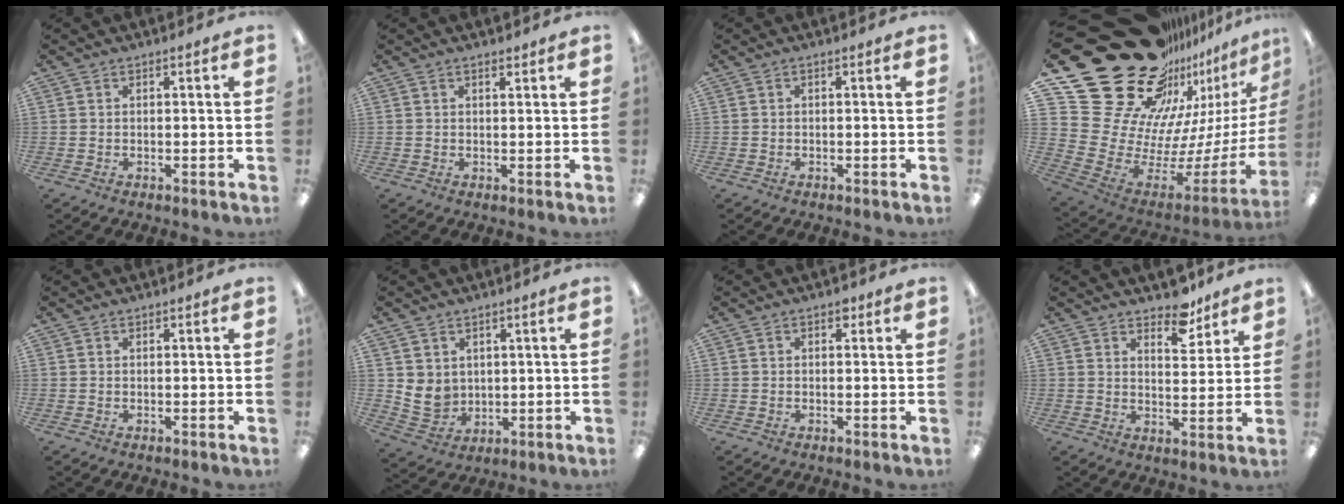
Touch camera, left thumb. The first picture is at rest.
{"total": 1.2, "force": [1.1, 0.2, 0.3], "torque": [0.003, -0.004, 0.019]}
{"total": 0.0}
{"total": 34.6, "force": [21.0, 20.4, 18.4], "torque": [-0.253, -0.208, 0.461]}
{"total": 0.0}
{"total": 6.1, "force": [2.2, 5.4, 1.7], "torque": [-0.047, -0.016, 0.046]}
{"total": 1.2, "force": [0.7, 0.8, 0.6], "torque": [-0.004, -0.001, 0.011]}
{"total": 7.1, "force": [6.0, 3.0, 2.3], "torque": [-0.014, -0.042, 0.104]}